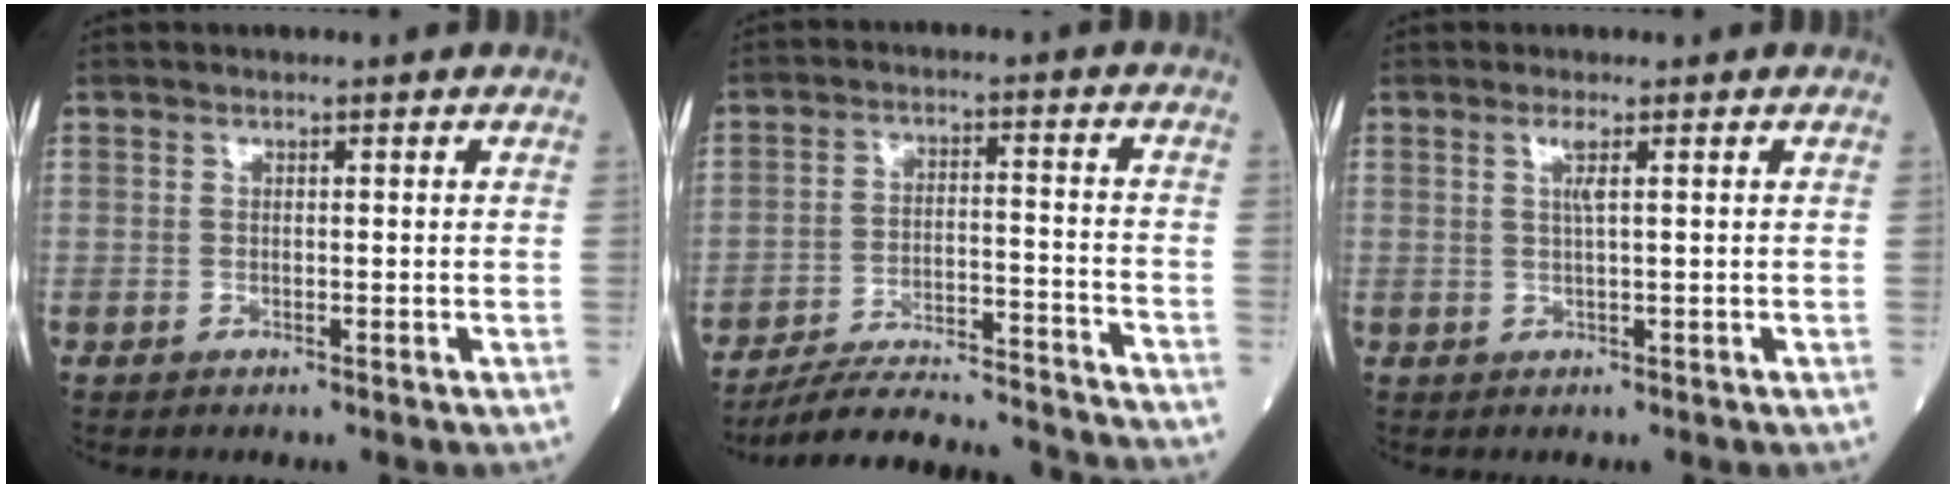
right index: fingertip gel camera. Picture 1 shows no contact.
{"total": 20.2, "force": [-19.2, 0.8, 6.1], "torque": [-0.087, -0.010, -0.274]}
{"total": 1.7, "force": [0.7, -0.3, 1.5], "torque": [-0.036, 0.003, 0.016]}